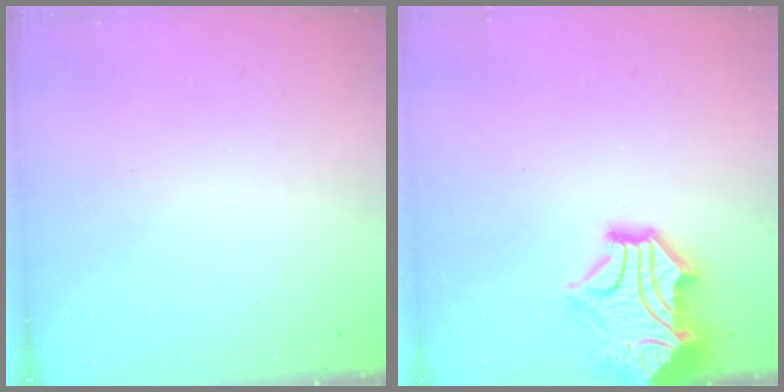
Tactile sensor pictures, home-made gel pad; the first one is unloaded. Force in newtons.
{"total": 10.5, "press": 10.2, "slide": 2.5}